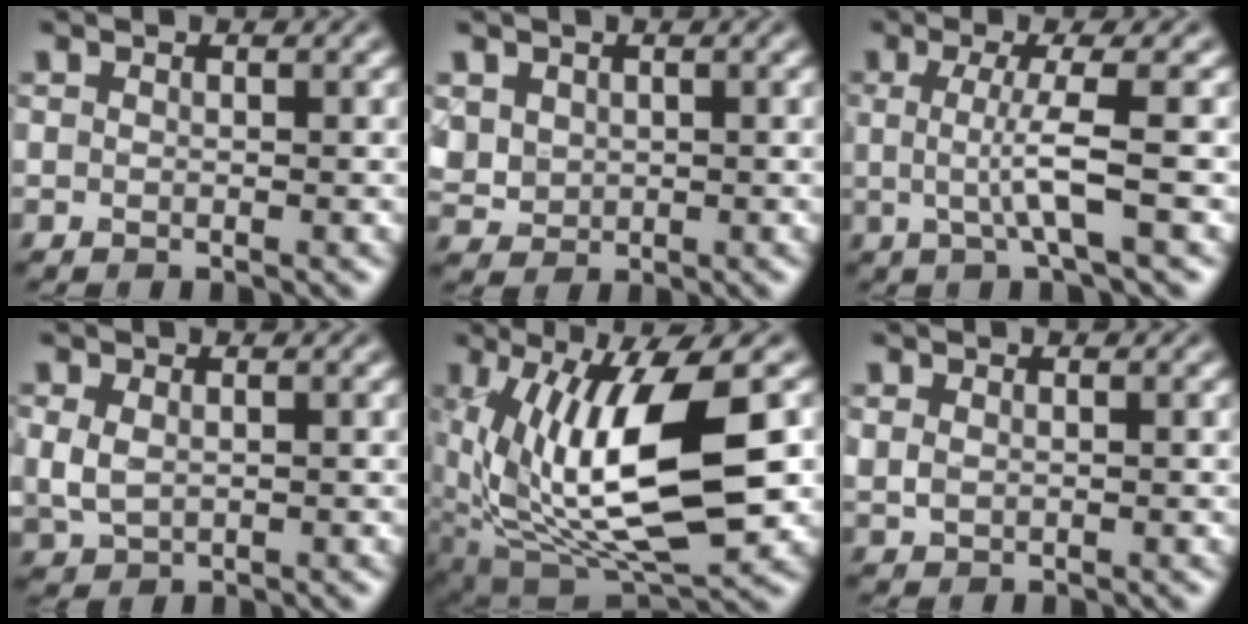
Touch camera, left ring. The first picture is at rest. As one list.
[{"total": 2.3, "force": [0.8, 2.0, 0.8], "torque": [-0.025, -0.005, 0.021]}, {"total": 4.0, "force": [-0.1, 0.6, 3.9], "torque": [-0.072, -0.005, -0.002]}, {"total": 2.5, "force": [0.1, 1.8, 1.7], "torque": [-0.047, -0.005, 0.007]}, {"total": 12.5, "force": [1.0, 5.7, 11.1], "torque": [-0.201, -0.019, 0.024]}, {"total": 1.1, "force": [0.2, 0.8, 0.7], "torque": [-0.018, -0.003, 0.009]}]